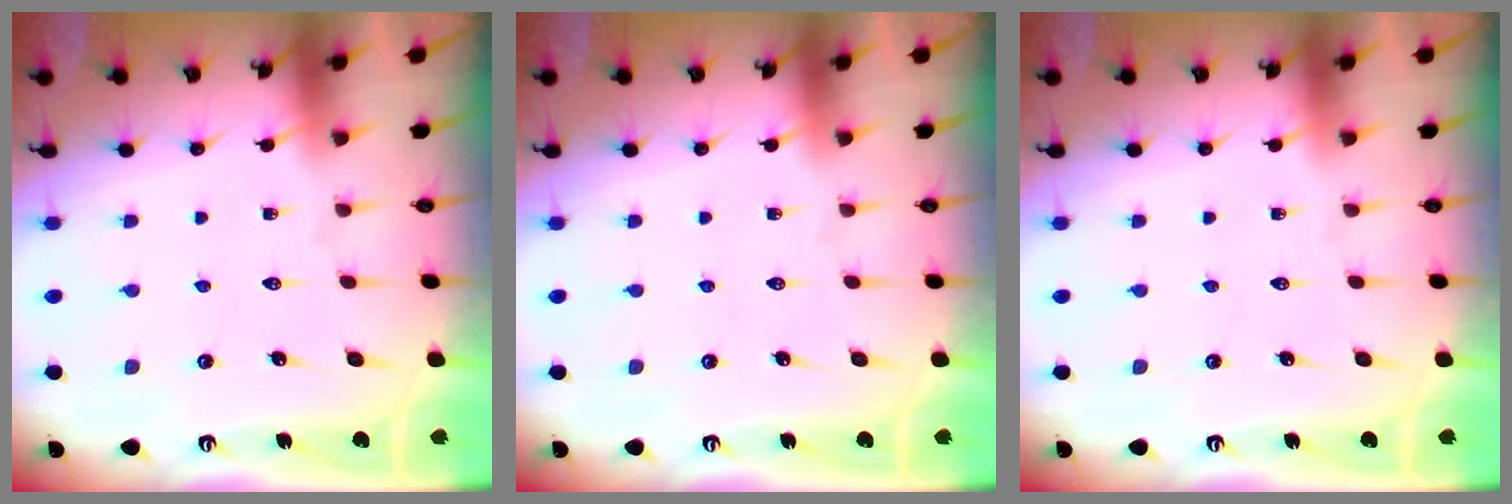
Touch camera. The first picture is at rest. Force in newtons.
{"total": 0.0}
{"total": 0.0}